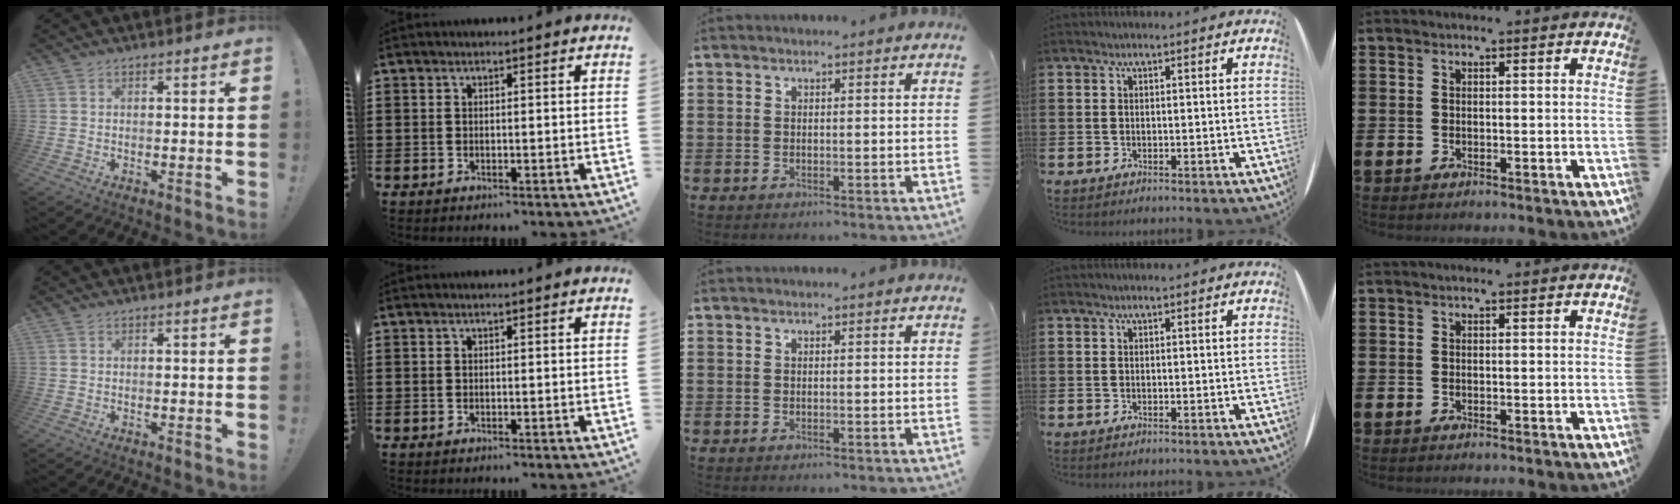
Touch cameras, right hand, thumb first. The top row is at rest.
{}